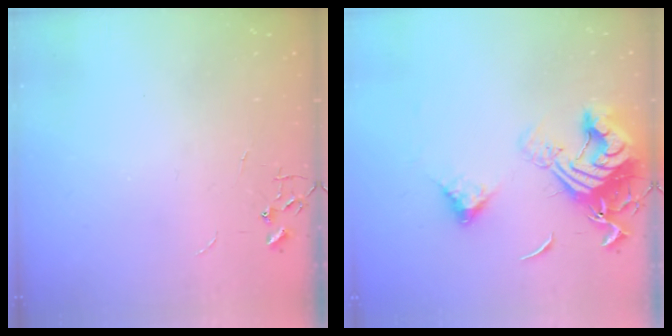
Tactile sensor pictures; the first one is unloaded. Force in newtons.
{"total": 17.6, "press": 17.5, "slide": 2.0}